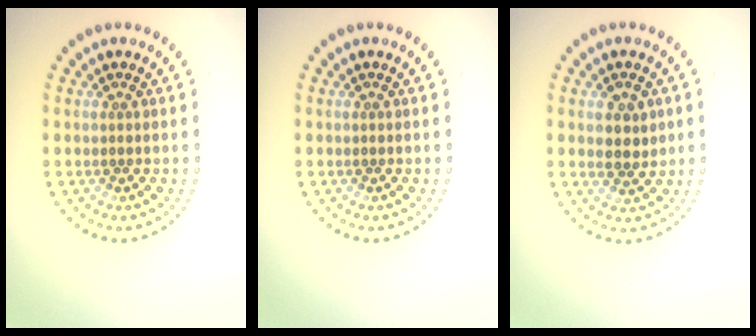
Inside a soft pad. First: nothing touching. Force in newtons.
{"total": 0.0}
{"total": 2.4, "press": 2.4, "slide": 0.3}